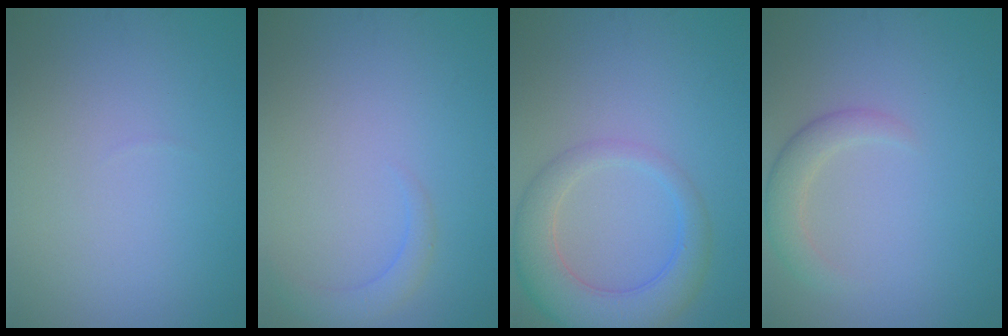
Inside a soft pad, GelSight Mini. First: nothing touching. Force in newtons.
{"total": 1.7, "press": 1.7, "slide": 0.3}
{"total": 6.0, "press": 6.0, "slide": 0.4}
{"total": 2.5, "press": 2.5, "slide": 0.2}